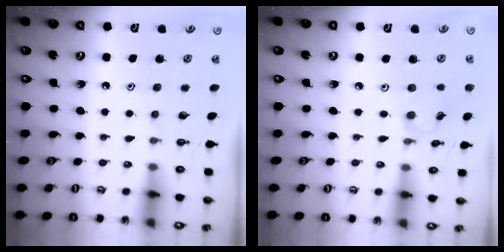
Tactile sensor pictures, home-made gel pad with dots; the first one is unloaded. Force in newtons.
{"total": 3.3, "press": 3.2, "slide": 0.4}